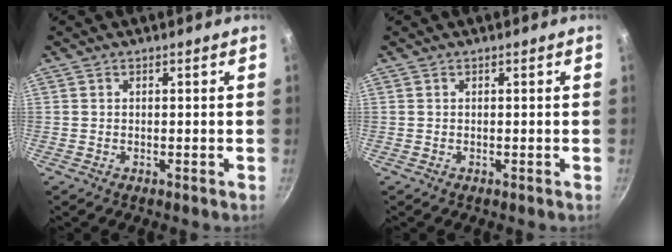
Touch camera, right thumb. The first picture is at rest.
{"total": 0.0}